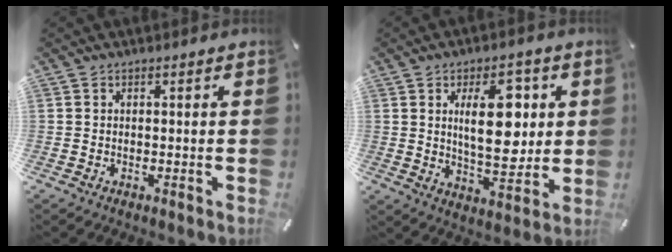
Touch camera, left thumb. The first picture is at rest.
{"total": 15.0, "force": [3.5, 8.0, 12.2], "torque": [-0.183, -0.008, 0.052]}